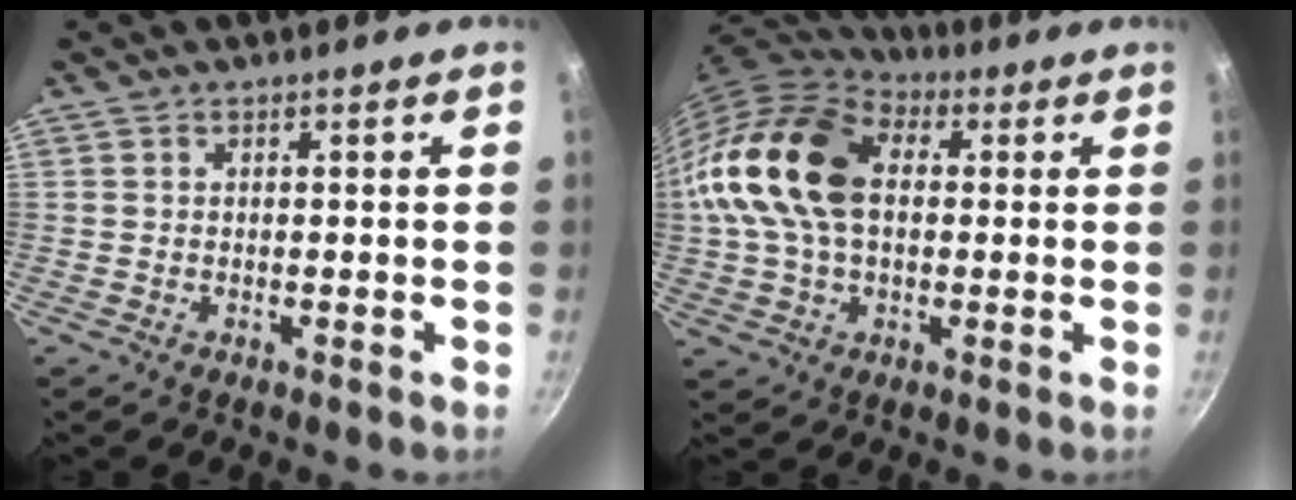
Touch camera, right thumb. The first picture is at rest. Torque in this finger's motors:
{"motor_torque": [0.07, 1.42, 0.49, -0.32, 0.54]}